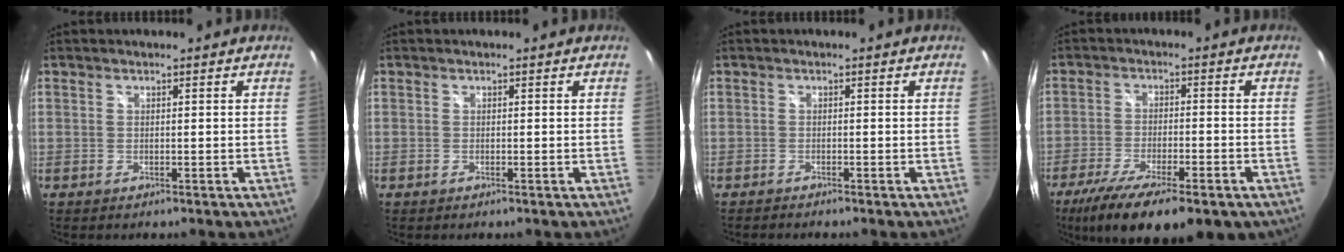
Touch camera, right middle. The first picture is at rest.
{"total": 0.0}
{"total": 1.5, "force": [-1.4, 0.1, 0.4], "torque": [-0.012, -0.011, -0.025]}
{"total": 17.4, "force": [-11.5, 5.7, 11.7], "torque": [-0.226, -0.056, -0.179]}